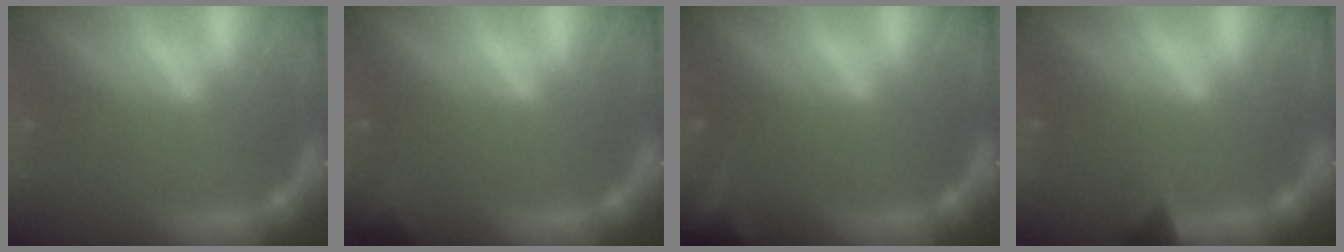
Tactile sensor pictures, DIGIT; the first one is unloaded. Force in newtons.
{"total": 1.9}
{"total": 5.4}
{"total": 1.9}